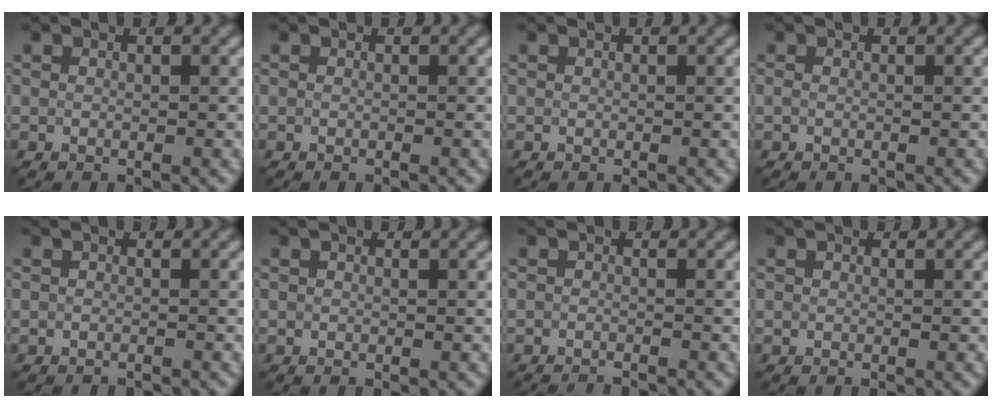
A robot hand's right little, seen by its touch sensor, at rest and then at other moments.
{"total": 0.0}
{"total": 0.0}
{"total": 0.0}
{"total": 1.0, "force": [-1.0, 0.0, 0.2], "torque": [0.001, -0.010, -0.016]}
{"total": 0.0}
{"total": 1.7, "force": [-1.6, 0.3, 0.7], "torque": [0.010, -0.006, -0.024]}
{"total": 0.0}